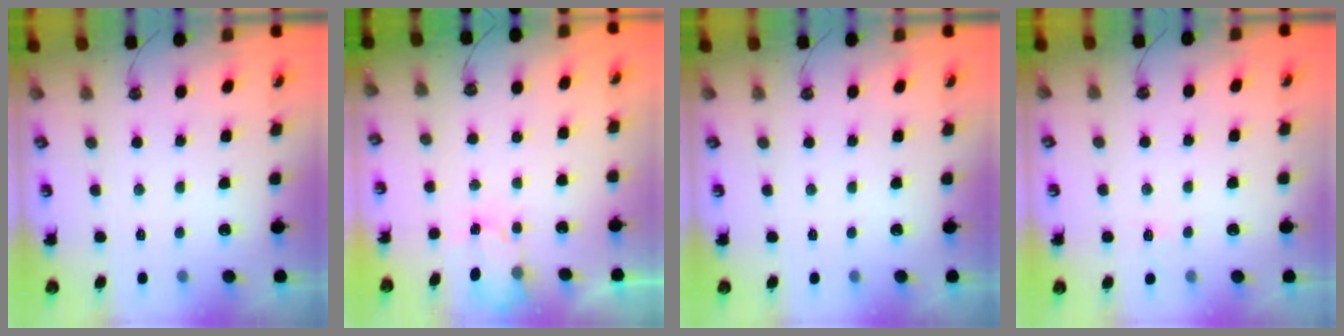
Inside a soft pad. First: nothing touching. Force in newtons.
{"total": 2.3, "press": 2.3, "slide": 0.2}
{"total": 0.0}
{"total": 2.5, "press": 2.4, "slide": 0.4}